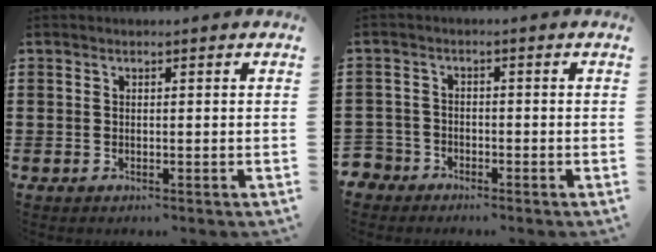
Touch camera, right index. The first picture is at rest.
{"total": 2.8, "force": [-2.2, 1.6, 0.1], "torque": [-0.026, -0.005, -0.055]}